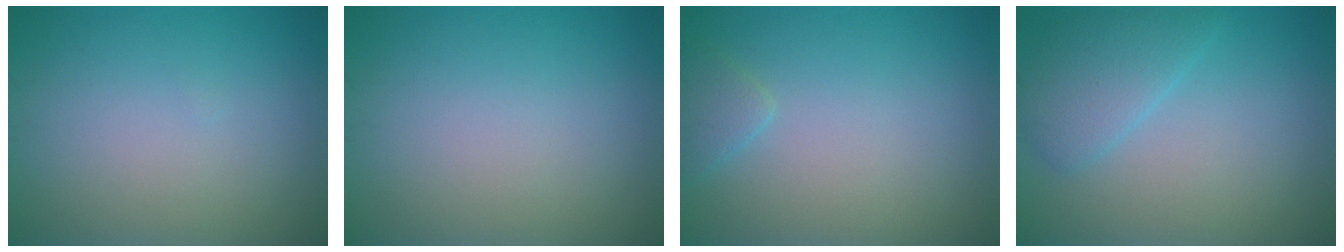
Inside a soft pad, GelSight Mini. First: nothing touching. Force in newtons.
{"total": 0.0}
{"total": 1.4, "press": 1.4, "slide": 0.2}
{"total": 3.0, "press": 3.0, "slide": 0.1}